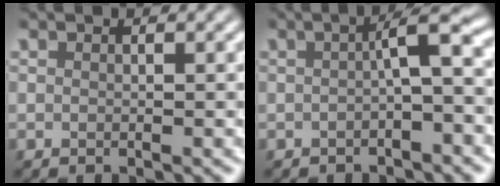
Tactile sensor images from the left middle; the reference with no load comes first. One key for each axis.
{"total": 3.3, "fx": -0.3, "fy": 0.4, "fz": 3.2, "tx": -0.049, "ty": 0.015, "tz": -0.008}